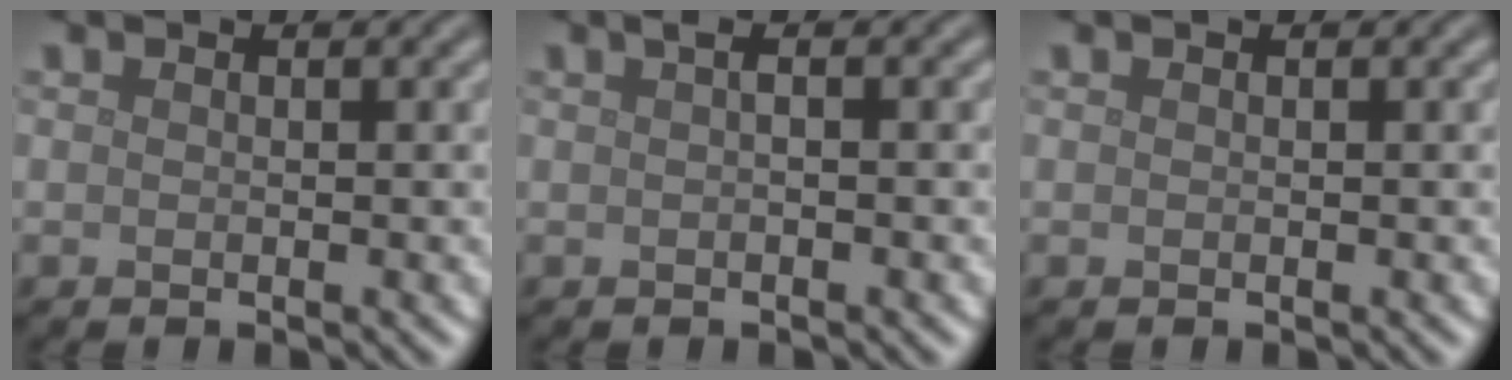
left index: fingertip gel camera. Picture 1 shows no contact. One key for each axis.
{"total": 0.9, "fx": 0.1, "fy": 0.2, "fz": 0.9, "tx": -0.018, "ty": 0.003, "tz": 0.001}
{"total": 0.0}